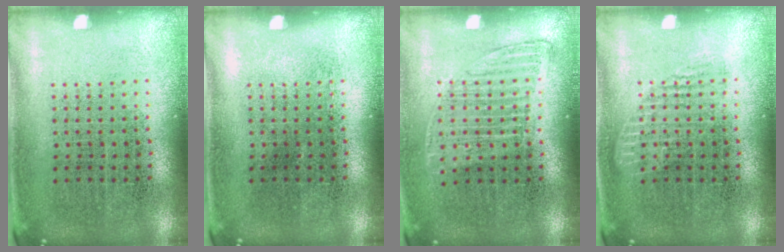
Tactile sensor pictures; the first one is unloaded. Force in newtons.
{"total": 0.0}
{"total": 1.2, "press": 1.0, "slide": 0.6}
{"total": 1.3, "press": 1.2, "slide": 0.4}